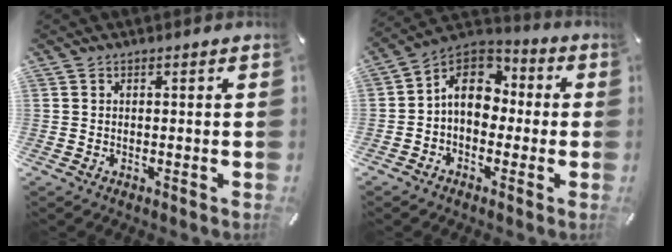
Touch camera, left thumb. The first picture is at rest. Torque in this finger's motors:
{"motor_torque": [0.46, 0.71, 0.84, 0.57, 0.17]}